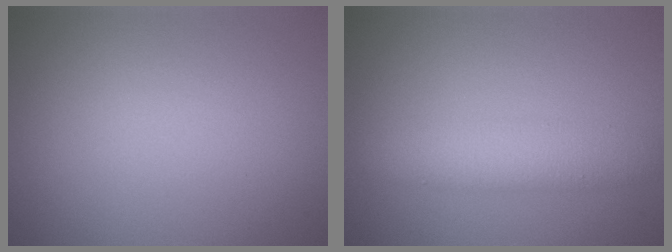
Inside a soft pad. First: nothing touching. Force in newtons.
{"total": 3.5, "press": 3.5, "slide": 0.0}